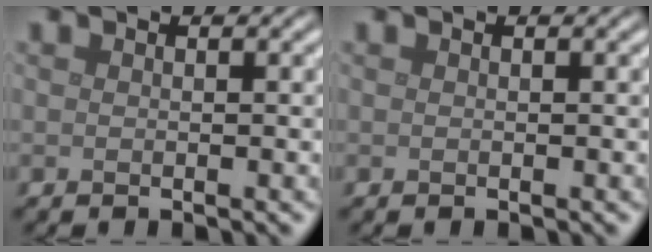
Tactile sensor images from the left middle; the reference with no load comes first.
{"total": 0.0}